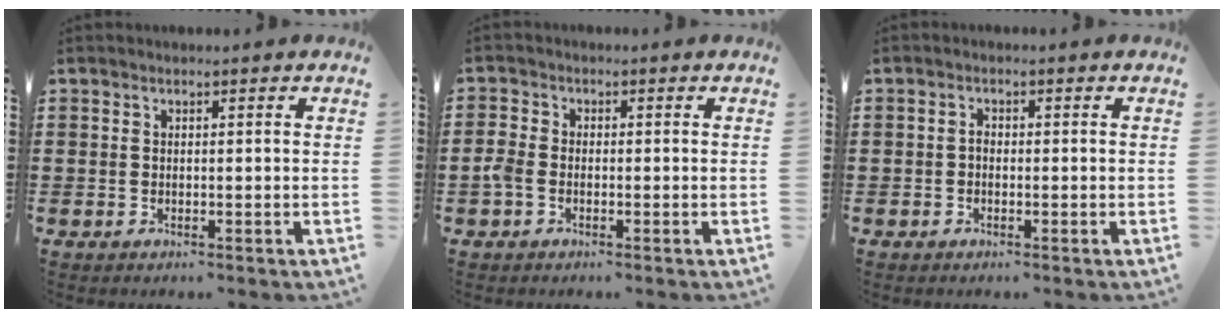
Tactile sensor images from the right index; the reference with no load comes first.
{"total": 2.3, "force": [-1.1, 1.5, 1.4], "torque": [-0.050, -0.006, -0.027]}
{"total": 1.1, "force": [-0.5, 0.6, 0.7], "torque": [-0.016, 0.000, -0.009]}